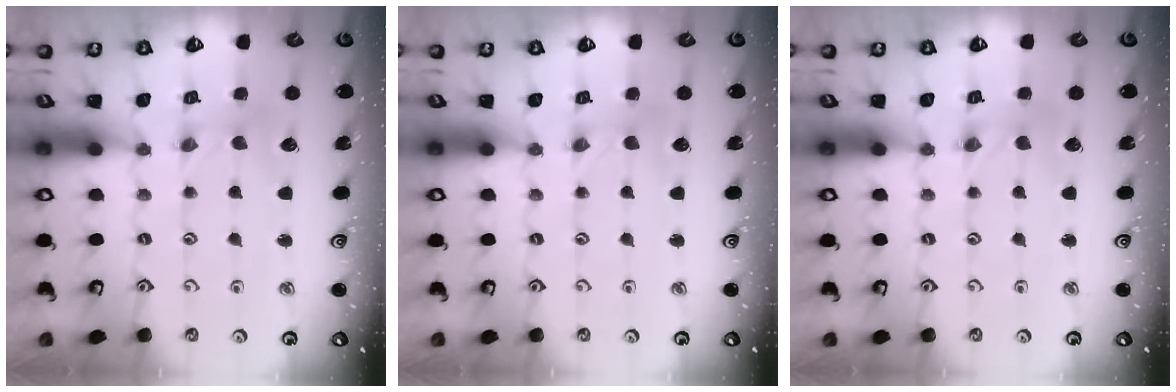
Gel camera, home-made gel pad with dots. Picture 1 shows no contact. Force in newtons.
{"total": 1.2, "press": 1.1, "slide": 0.2}
{"total": 0.5, "press": 0.5, "slide": 0.1}